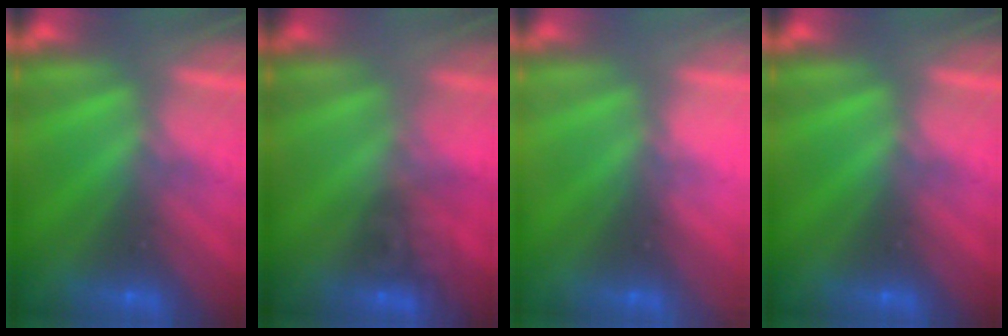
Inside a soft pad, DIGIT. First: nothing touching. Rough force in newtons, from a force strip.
{"total": 1.5}
{"total": 2.3}
{"total": 0.0}